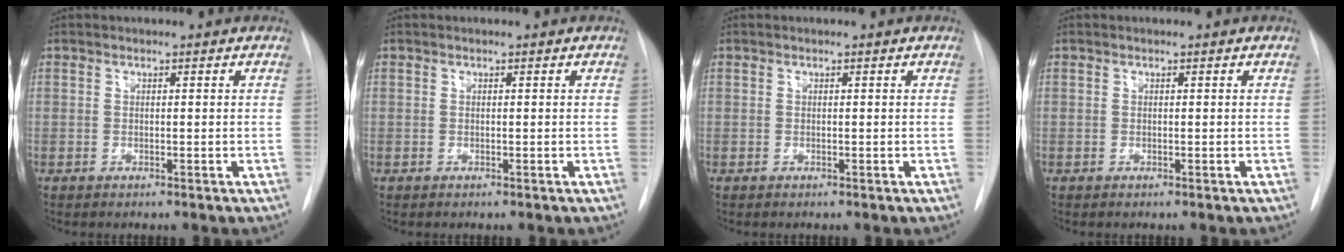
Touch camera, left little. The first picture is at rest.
{"total": 0.0}
{"total": 0.0}
{"total": 0.0}